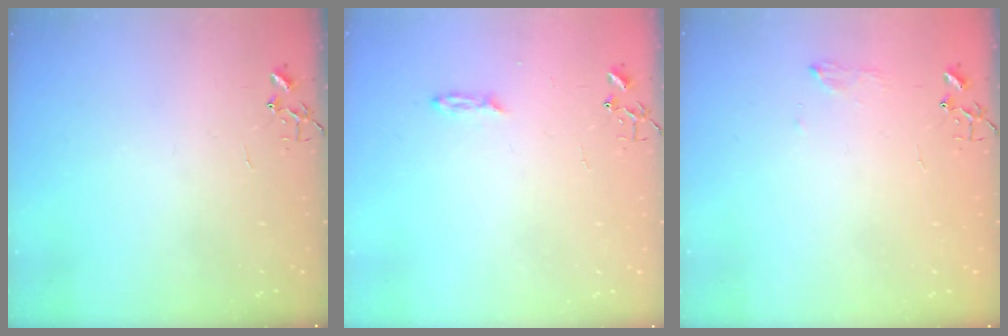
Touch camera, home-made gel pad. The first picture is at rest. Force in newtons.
{"total": 2.2, "press": 2.2, "slide": 0.4}
{"total": 7.4, "press": 7.3, "slide": 1.0}